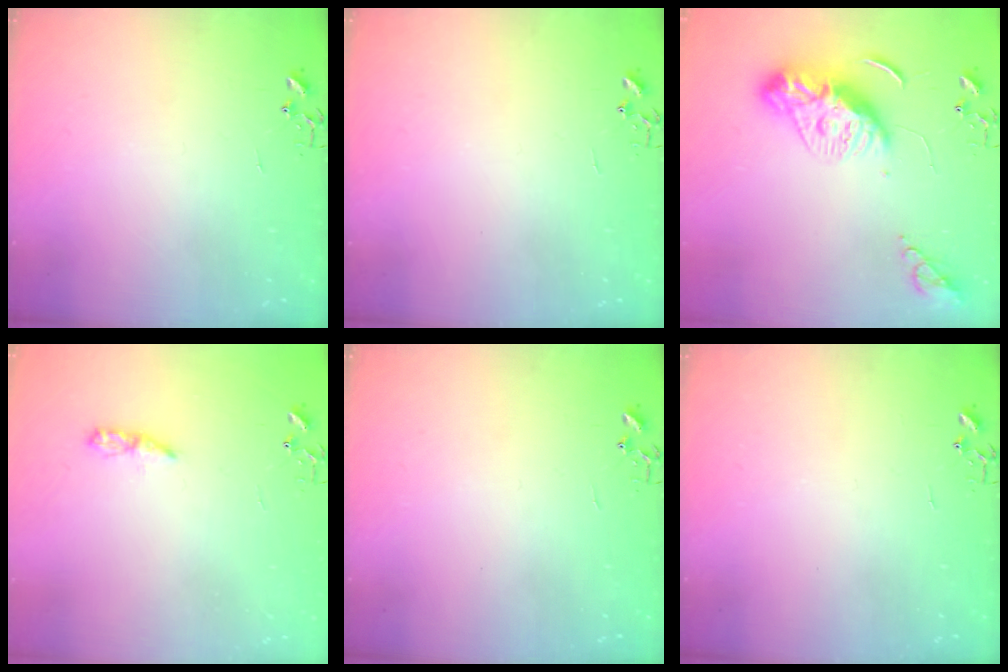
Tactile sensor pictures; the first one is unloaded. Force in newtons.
{"total": 0.0}
{"total": 11.6, "press": 11.6, "slide": 1.0}
{"total": 5.1, "press": 5.1, "slide": 0.6}
{"total": 0.0}
{"total": 0.0}